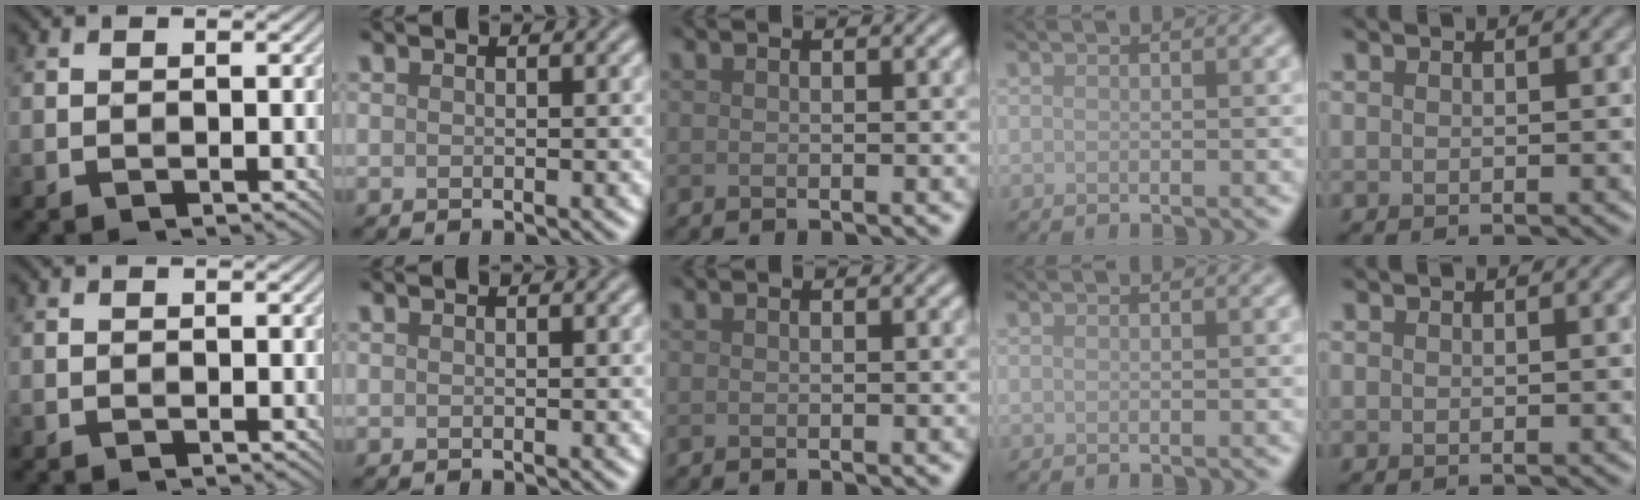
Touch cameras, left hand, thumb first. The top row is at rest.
{}